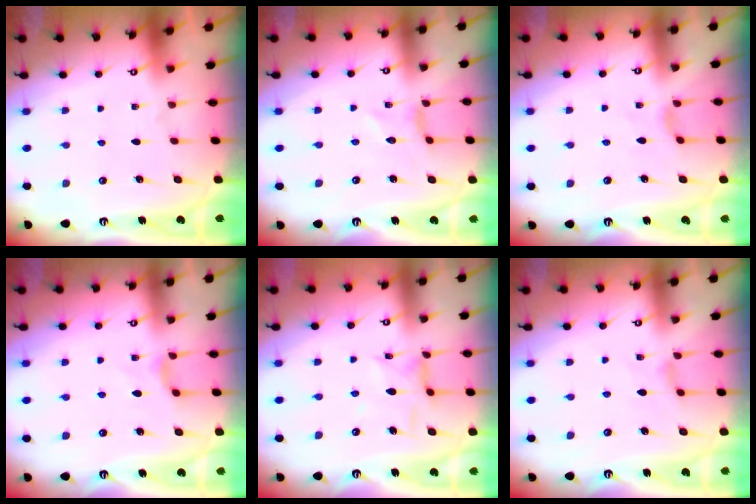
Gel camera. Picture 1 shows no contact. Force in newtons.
{"total": 0.0}
{"total": 2.1, "press": 2.0, "slide": 0.5}
{"total": 3.9, "press": 3.8, "slide": 0.6}
{"total": 3.7, "press": 3.7, "slide": 0.3}
{"total": 2.0, "press": 1.9, "slide": 0.5}